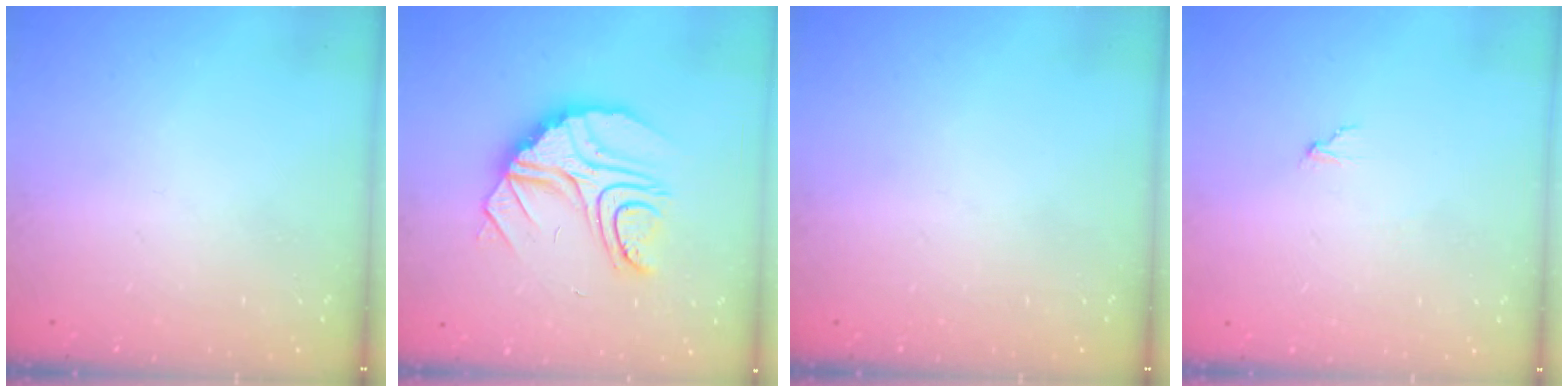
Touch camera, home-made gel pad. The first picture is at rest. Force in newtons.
{"total": 14.2, "press": 14.1, "slide": 1.2}
{"total": 0.0}
{"total": 2.0, "press": 2.0, "slide": 0.1}